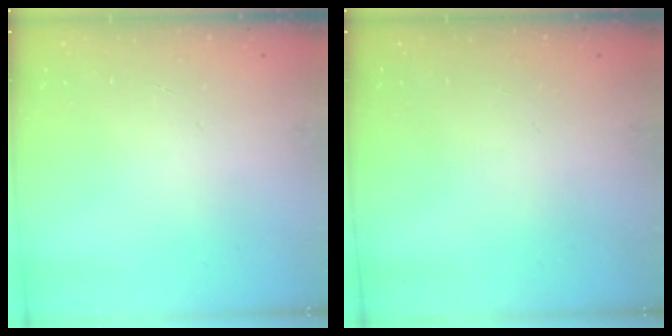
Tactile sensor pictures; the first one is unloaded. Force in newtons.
{"total": 0.0}